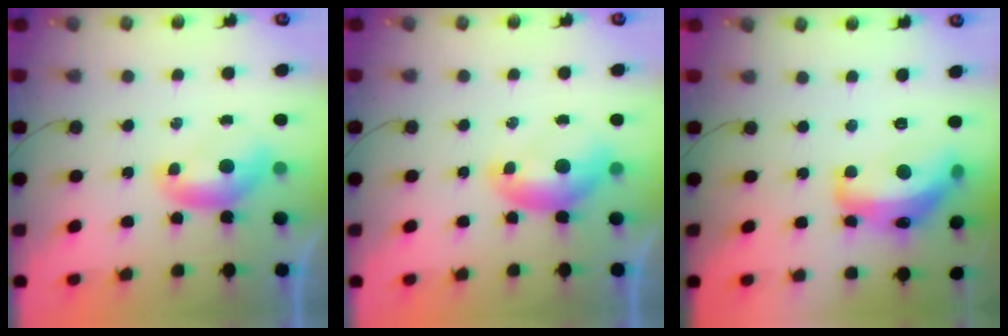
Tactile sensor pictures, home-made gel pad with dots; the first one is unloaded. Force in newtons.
{"total": 1.7, "press": 1.5, "slide": 0.6}
{"total": 12.7, "press": 12.7, "slide": 1.0}